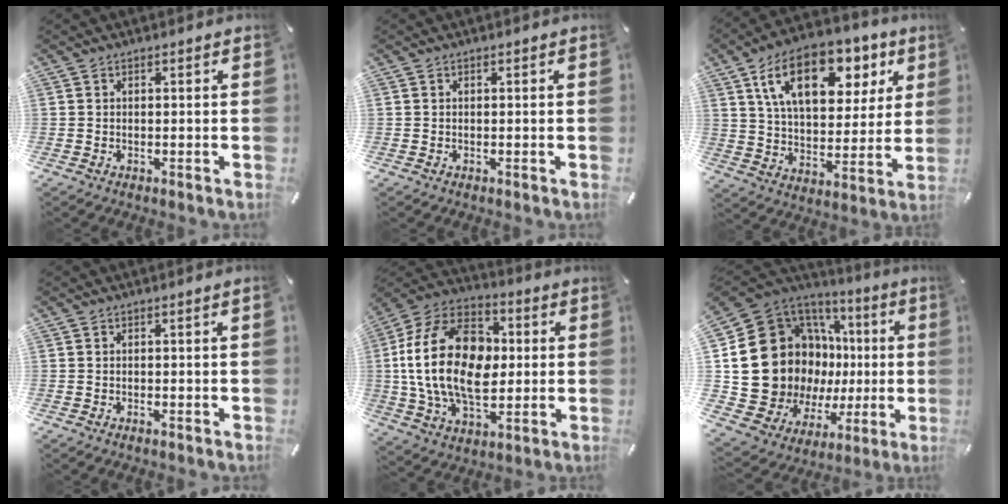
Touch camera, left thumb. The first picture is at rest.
{"total": 0.0}
{"total": 18.9, "force": [9.4, 11.0, 12.2], "torque": [-0.201, -0.027, 0.160]}
{"total": 1.1, "force": [-0.2, -0.1, 1.0], "torque": [-0.016, -0.006, -0.002]}
{"total": 21.9, "force": [0.0, 15.3, 15.7], "torque": [-0.317, 0.012, -0.002]}
{"total": 22.0, "force": [1.4, 18.3, 12.1], "torque": [-0.208, -0.056, 0.073]}